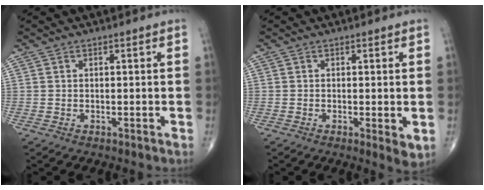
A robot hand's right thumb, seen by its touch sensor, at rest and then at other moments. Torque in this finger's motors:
{"motor_torque": [-0.51, 0.40, -0.08, -0.08, -0.01]}